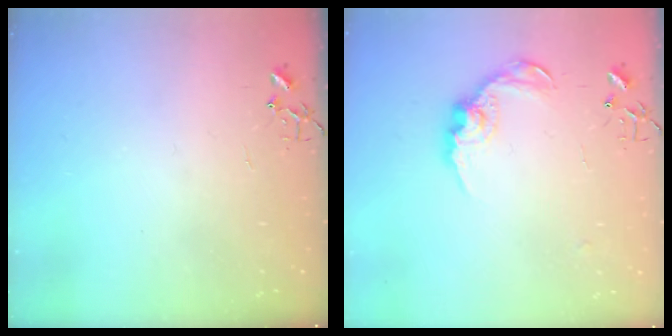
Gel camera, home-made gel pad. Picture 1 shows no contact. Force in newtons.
{"total": 12.2, "press": 12.2, "slide": 0.5}